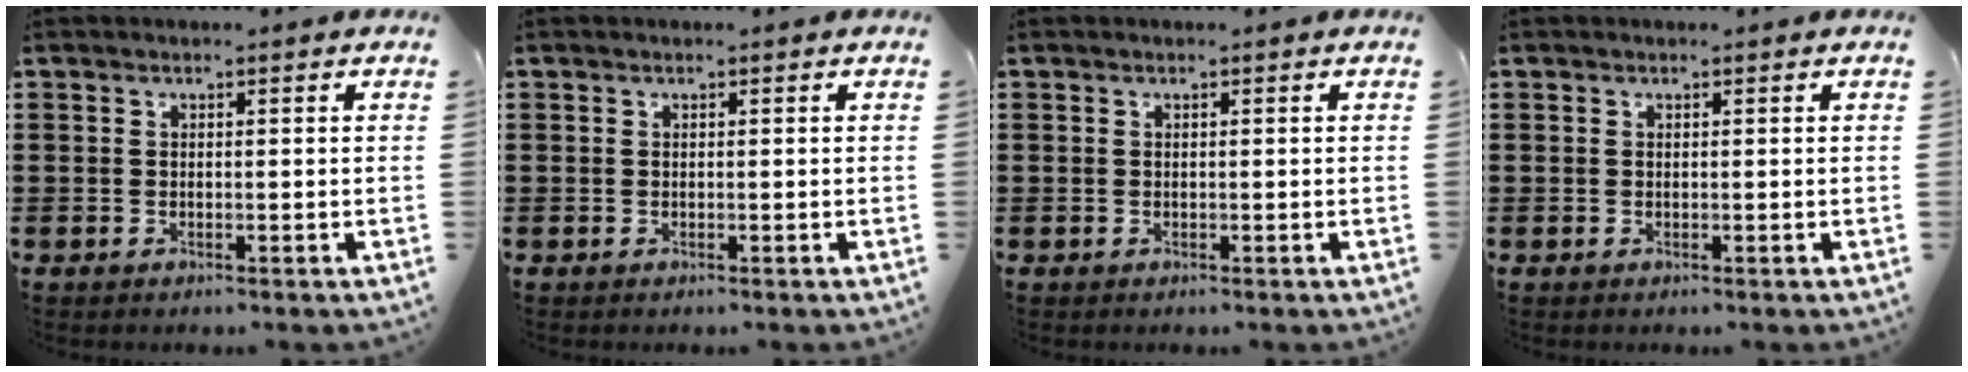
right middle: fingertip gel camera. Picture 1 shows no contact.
{"total": 0.0}
{"total": 0.0}
{"total": 0.0}